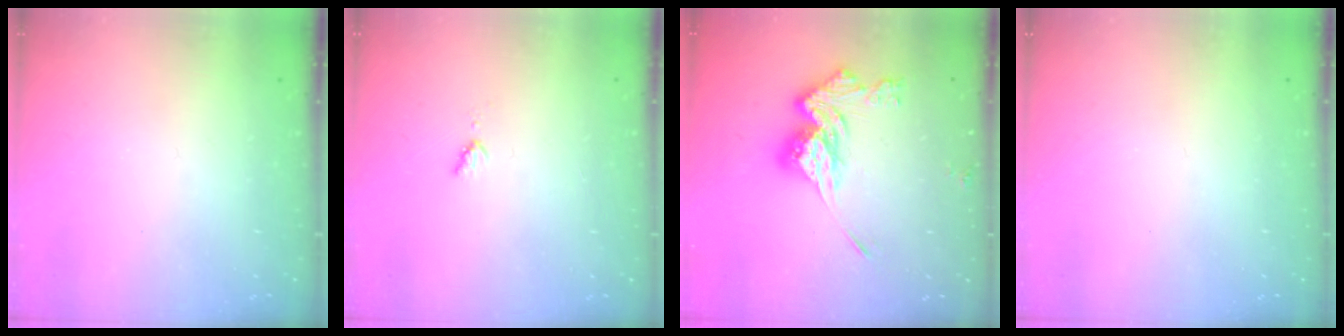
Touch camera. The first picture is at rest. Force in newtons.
{"total": 2.8, "press": 2.8, "slide": 0.4}
{"total": 14.5, "press": 14.5, "slide": 0.8}
{"total": 0.0}